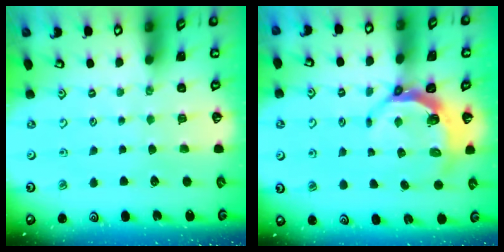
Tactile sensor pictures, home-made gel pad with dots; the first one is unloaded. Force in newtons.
{"total": 5.7, "press": 4.5, "slide": 3.6}